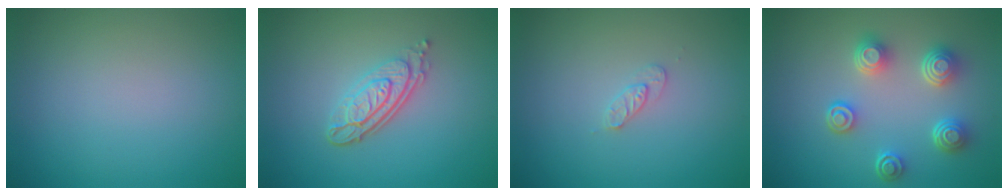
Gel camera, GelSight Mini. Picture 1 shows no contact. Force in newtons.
{"total": 4.1, "press": 3.0, "slide": 2.7}
{"total": 1.1, "press": 1.1, "slide": 0.2}
{"total": 4.5, "press": 3.6, "slide": 2.7}